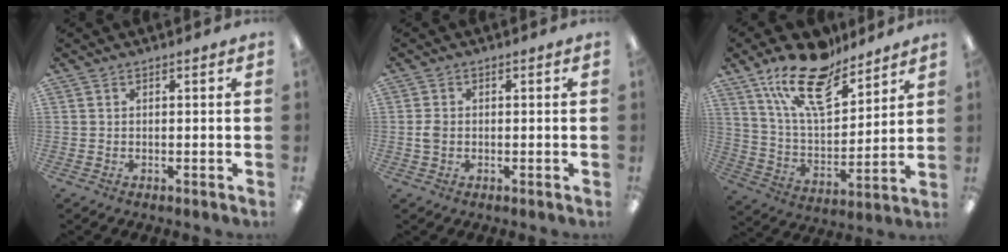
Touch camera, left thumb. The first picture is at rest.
{"total": 2.5, "force": [-0.2, 1.8, 1.7], "torque": [-0.031, 0.005, -0.005]}
{"total": 18.9, "force": [13.8, 8.0, 10.2], "torque": [-0.187, -0.069, 0.244]}